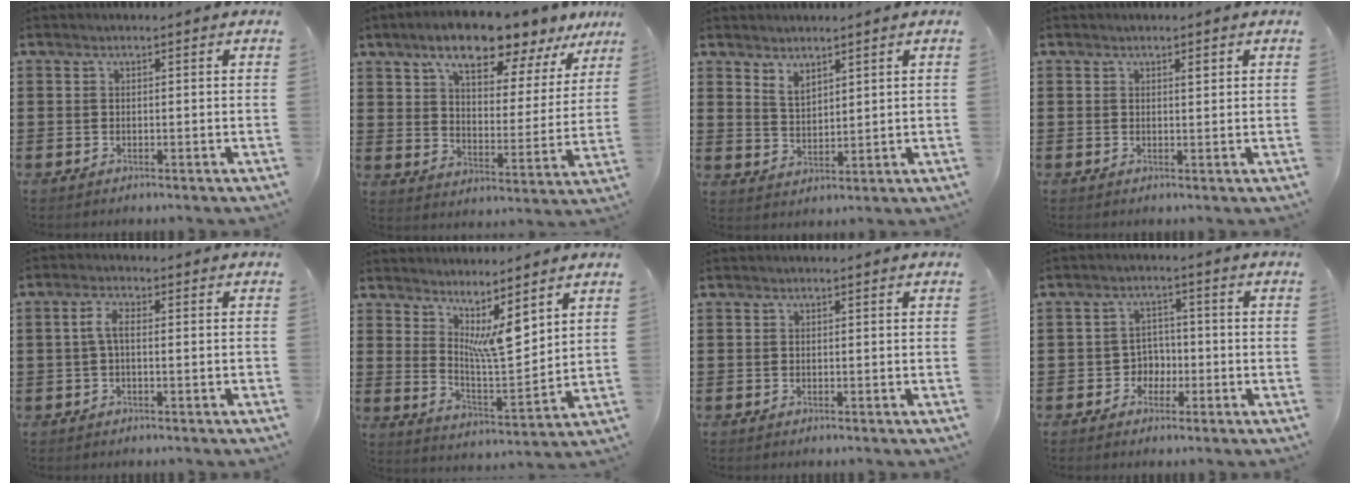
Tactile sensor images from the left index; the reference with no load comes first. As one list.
[{"total": 10.0, "force": [8.4, 2.1, 5.1], "torque": [-0.101, -0.046, 0.142]}, {"total": 3.0, "force": [2.6, 1.0, 1.0], "torque": [-0.025, 0.000, 0.050]}, {"total": 1.2, "force": [0.8, 0.4, 0.8], "torque": [-0.008, 0.000, 0.011]}, {"total": 3.5, "force": [-0.2, 1.3, 3.2], "torque": [-0.075, 0.003, -0.010]}, {"total": 7.1, "force": [5.0, 1.4, 4.9], "torque": [-0.100, -0.033, 0.088]}, {"total": 0.0}, {"total": 3.2, "force": [-1.5, 2.7, 1.1], "torque": [-0.031, 0.005, -0.034]}]